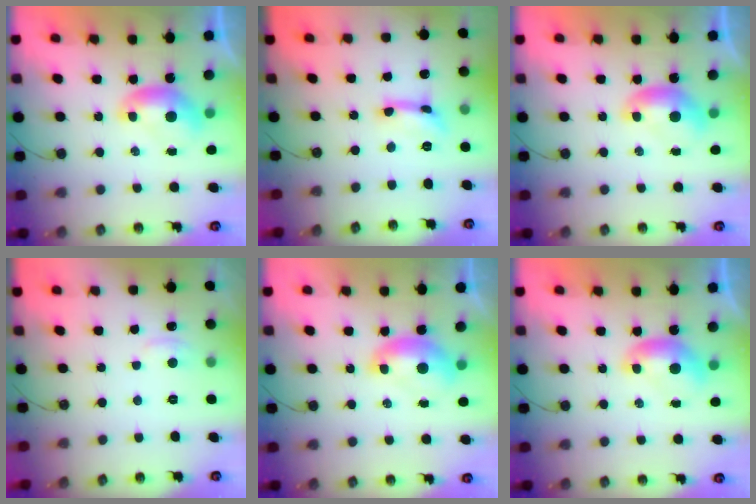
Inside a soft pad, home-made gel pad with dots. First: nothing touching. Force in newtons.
{"total": 2.1, "press": 2.0, "slide": 0.5}
{"total": 0.0}
{"total": 3.0, "press": 3.0, "slide": 0.4}
{"total": 2.0, "press": 2.0, "slide": 0.5}
{"total": 0.0}